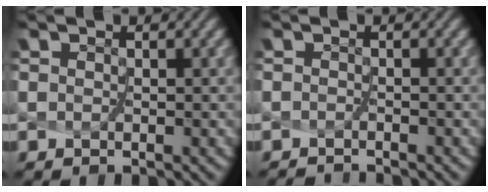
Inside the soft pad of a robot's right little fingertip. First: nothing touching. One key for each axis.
{"total": 1.8, "fx": -1.7, "fy": -0.6, "fz": -0.3, "tx": -0.003, "ty": -0.014, "tz": -0.029}